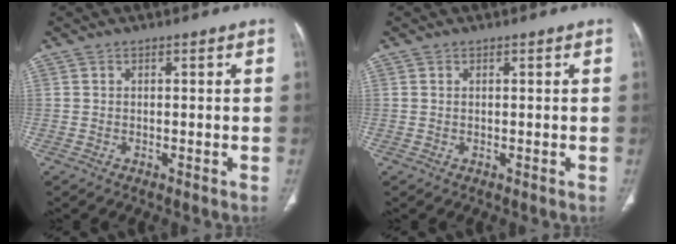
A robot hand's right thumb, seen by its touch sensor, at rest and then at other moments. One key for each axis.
{"total": 0.0}